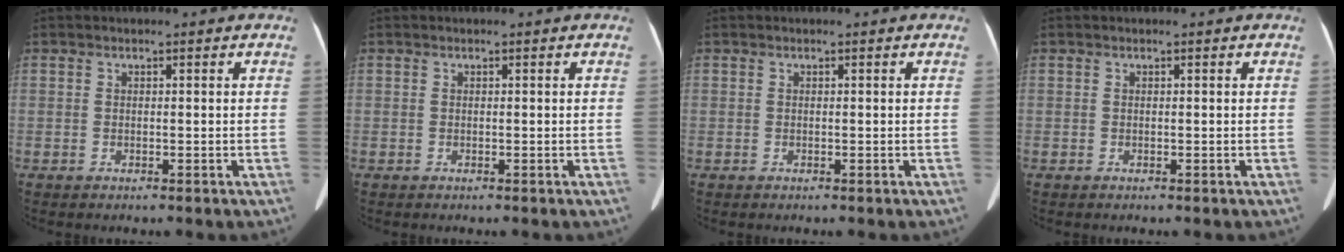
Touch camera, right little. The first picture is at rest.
{"total": 0.0}
{"total": 0.0}
{"total": 0.0}